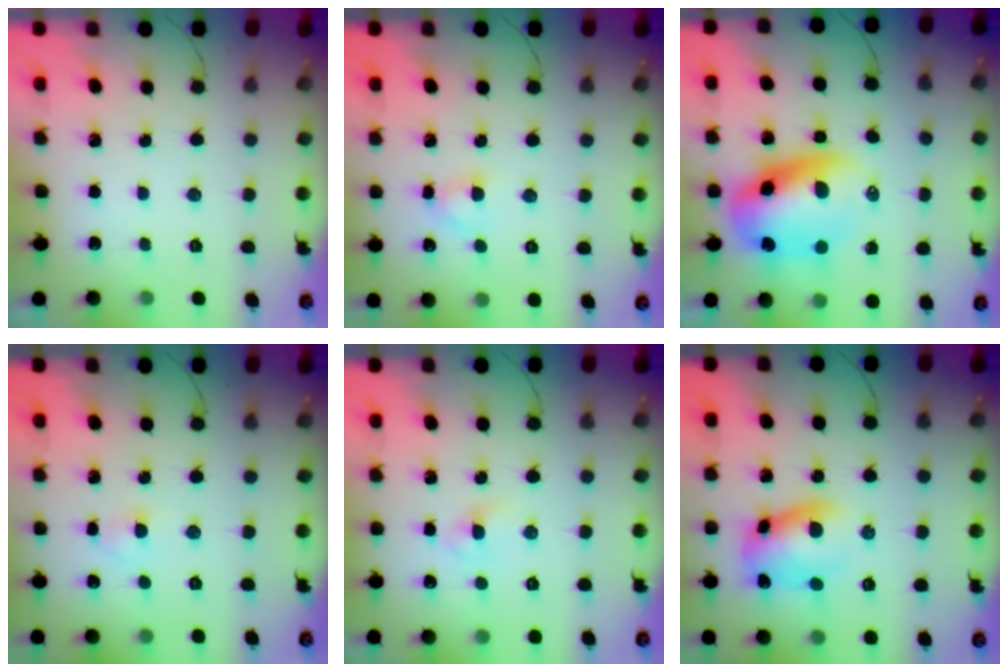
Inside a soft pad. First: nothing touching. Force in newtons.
{"total": 2.7, "press": 2.5, "slide": 1.0}
{"total": 11.9, "press": 11.5, "slide": 3.0}
{"total": 2.1, "press": 1.9, "slide": 0.9}
{"total": 1.2, "press": 1.0, "slide": 0.5}
{"total": 9.6, "press": 9.5, "slide": 1.1}